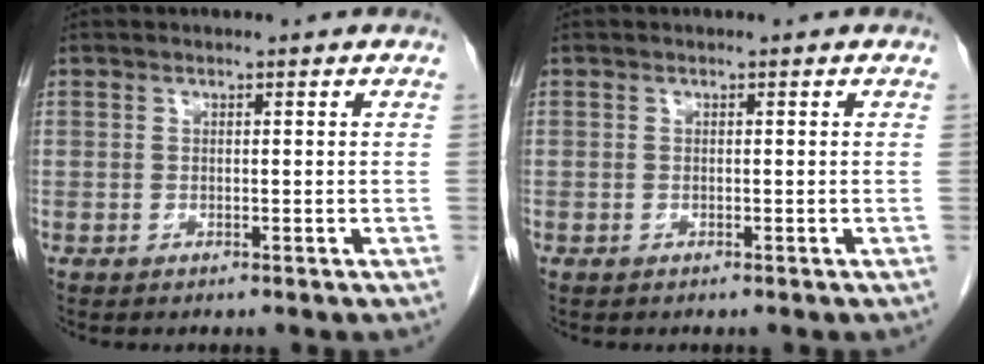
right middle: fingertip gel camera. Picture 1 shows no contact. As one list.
[{"total": 0.0}]